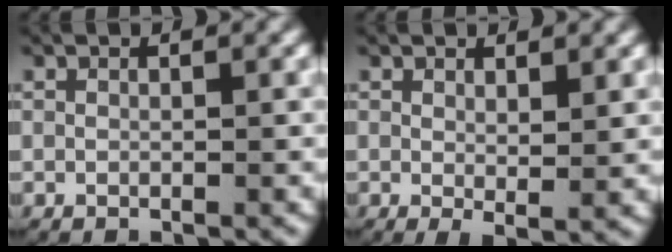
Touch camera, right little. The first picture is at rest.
{"total": 1.7, "force": [0.4, 0.5, 1.6], "torque": [-0.022, -0.013, 0.011]}